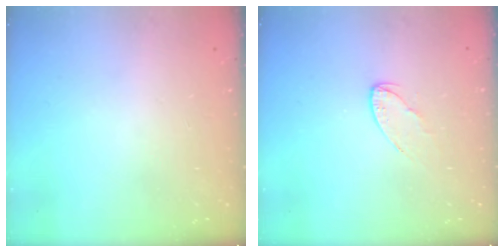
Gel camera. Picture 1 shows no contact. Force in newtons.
{"total": 5.0, "press": 4.9, "slide": 0.4}